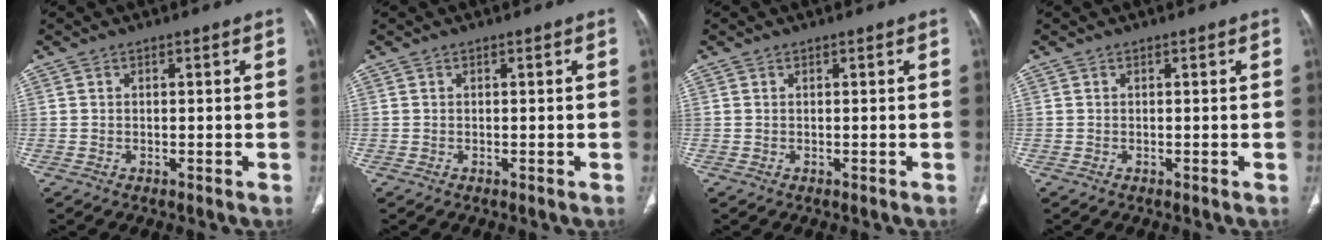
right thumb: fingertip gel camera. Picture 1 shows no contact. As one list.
[{"total": 0.0}, {"total": 0.0}, {"total": 0.0}]